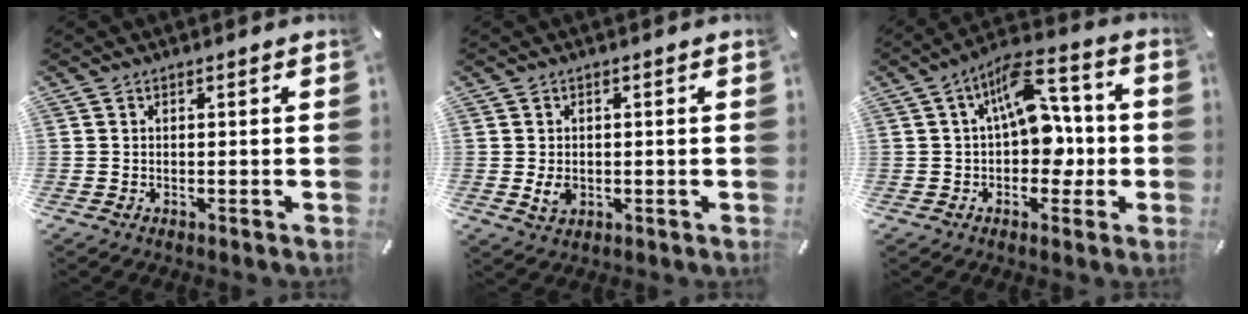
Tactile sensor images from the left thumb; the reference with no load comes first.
{"total": 3.1, "force": [-0.3, 2.5, 1.8], "torque": [-0.031, -0.003, -0.007]}
{"total": 13.3, "force": [2.3, 8.2, 10.2], "torque": [-0.145, -0.008, 0.041]}